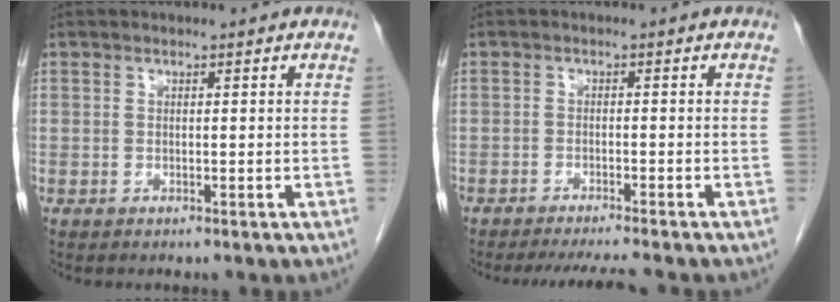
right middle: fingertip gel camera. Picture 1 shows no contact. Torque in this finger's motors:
{"motor_torque": [0.44, -0.42, 0.05, 0.06]}